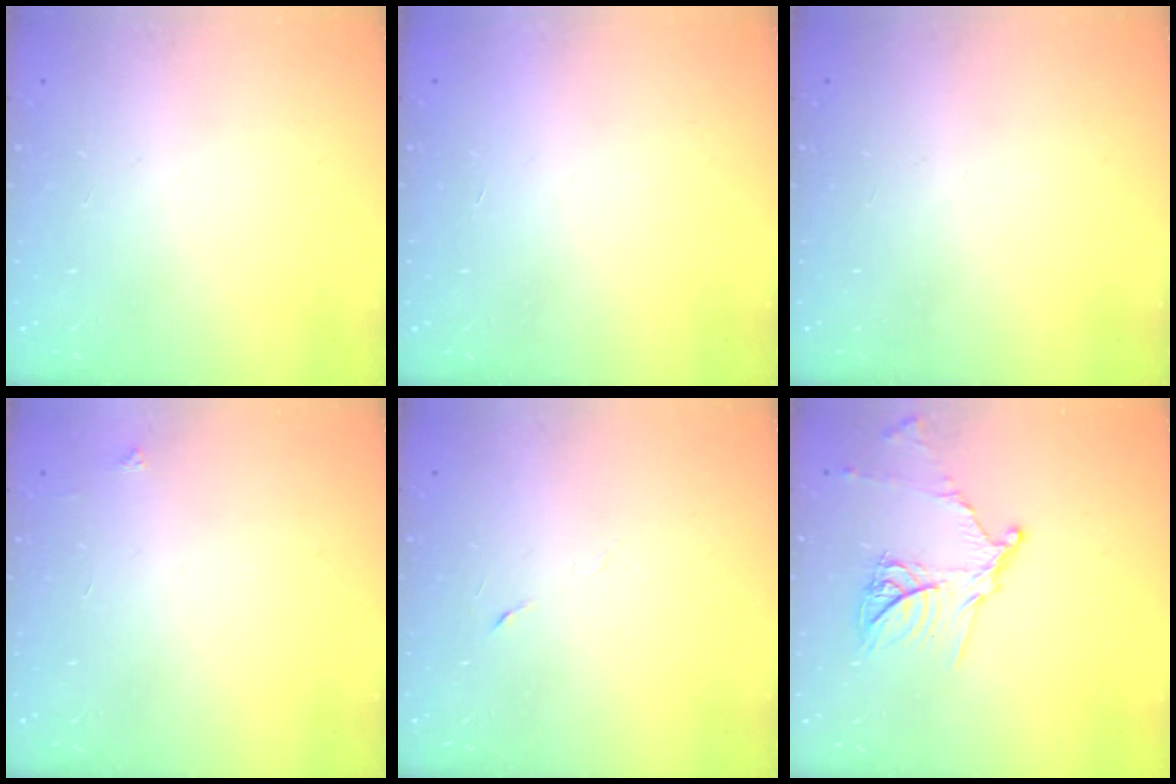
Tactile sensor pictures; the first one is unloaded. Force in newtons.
{"total": 1.5, "press": 1.5, "slide": 0.1}
{"total": 0.0}
{"total": 2.1, "press": 2.1, "slide": 0.3}
{"total": 2.9, "press": 2.7, "slide": 1.0}
{"total": 13.6, "press": 13.6, "slide": 1.1}